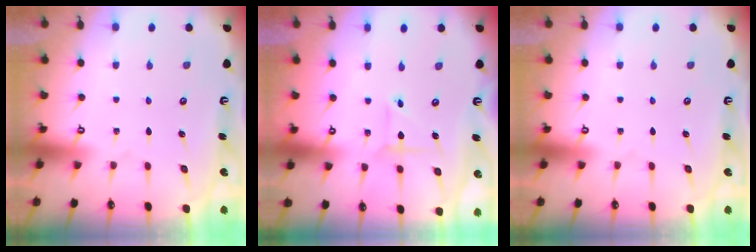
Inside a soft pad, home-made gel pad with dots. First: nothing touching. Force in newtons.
{"total": 4.0, "press": 4.0, "slide": 0.2}
{"total": 0.0}